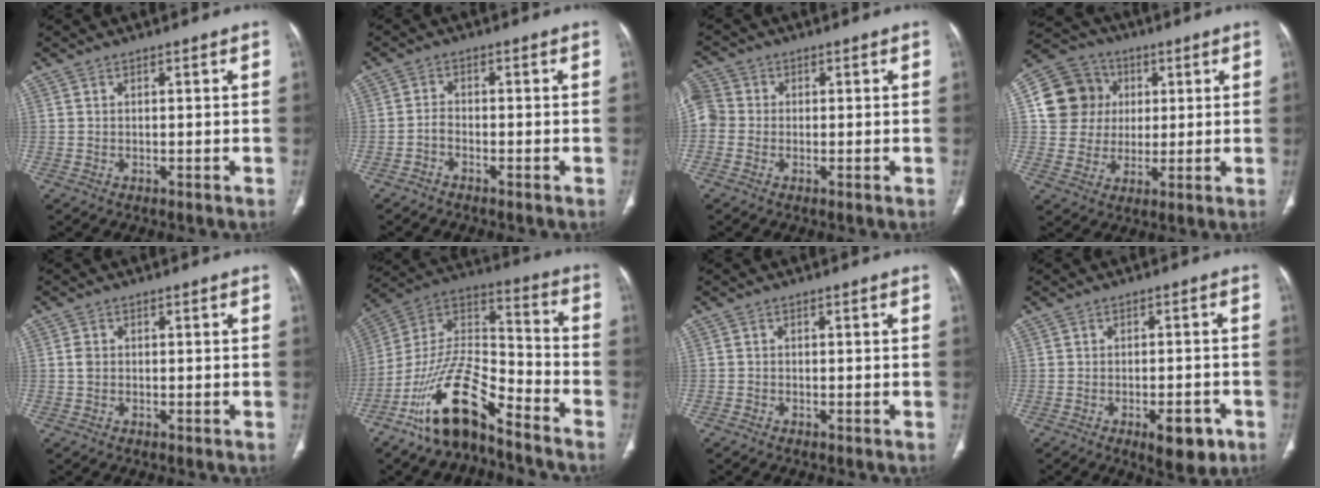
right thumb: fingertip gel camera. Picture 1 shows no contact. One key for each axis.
{"total": 1.7, "fx": -1.2, "fy": 0.8, "fz": 0.9, "tx": -0.017, "ty": 0.013, "tz": -0.027}
{"total": 6.0, "fx": -0.5, "fy": 5.4, "fz": 2.6, "tx": -0.058, "ty": 0.015, "tz": -0.018}
{"total": 12.9, "fx": 2.7, "fy": 11.9, "fz": 4.3, "tx": -0.059, "ty": 0.011, "tz": 0.045}
{"total": 1.5, "fx": -0.2, "fy": 1.2, "fz": 0.9, "tx": -0.016, "ty": 0.002, "tz": -0.006}
{"total": 17.5, "fx": -11.9, "fy": 6.2, "fz": 11.3, "tx": -0.193, "ty": 0.091, "tz": -0.221}
{"total": 0.6, "fx": -0.5, "fy": 0.4, "fz": 0.0, "tx": -0.001, "ty": 0.002, "tz": -0.017}
{"total": 7.0, "fx": -3.4, "fy": 2.9, "fz": 5.4, "tx": -0.060, "ty": 0.008, "tz": -0.042}